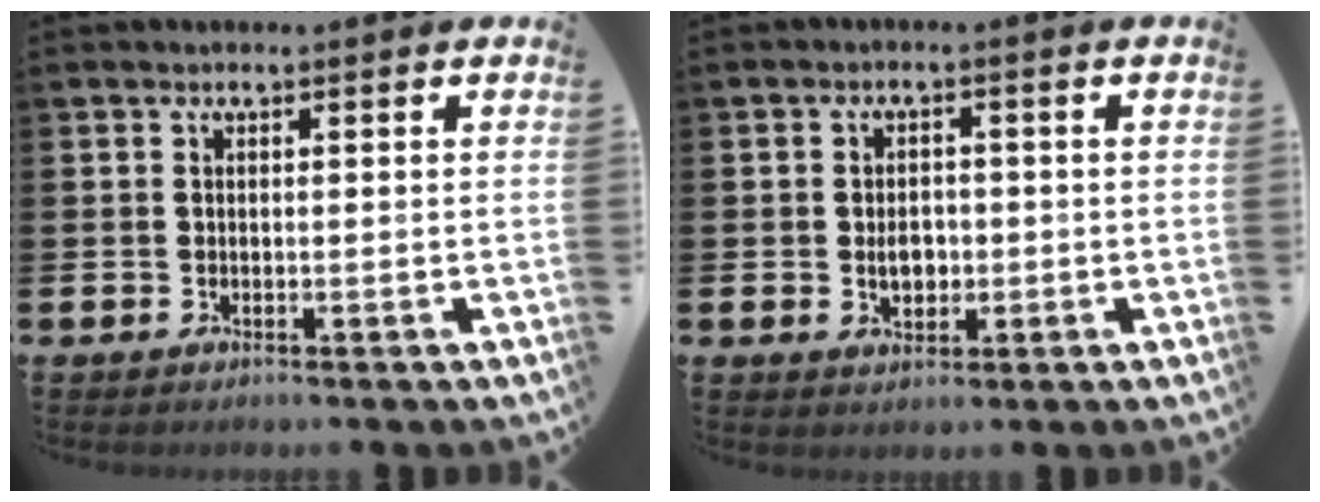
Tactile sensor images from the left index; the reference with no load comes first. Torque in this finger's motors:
{"motor_torque": [0.24, -0.01, 0.08, 0.04]}